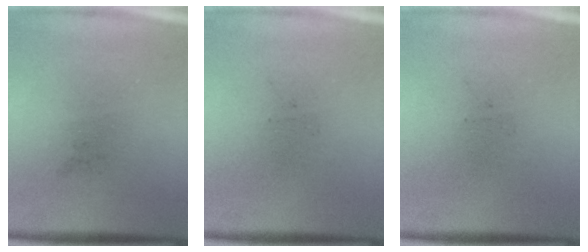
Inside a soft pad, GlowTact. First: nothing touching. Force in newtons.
{"total": 0.0}
{"total": 0.0}